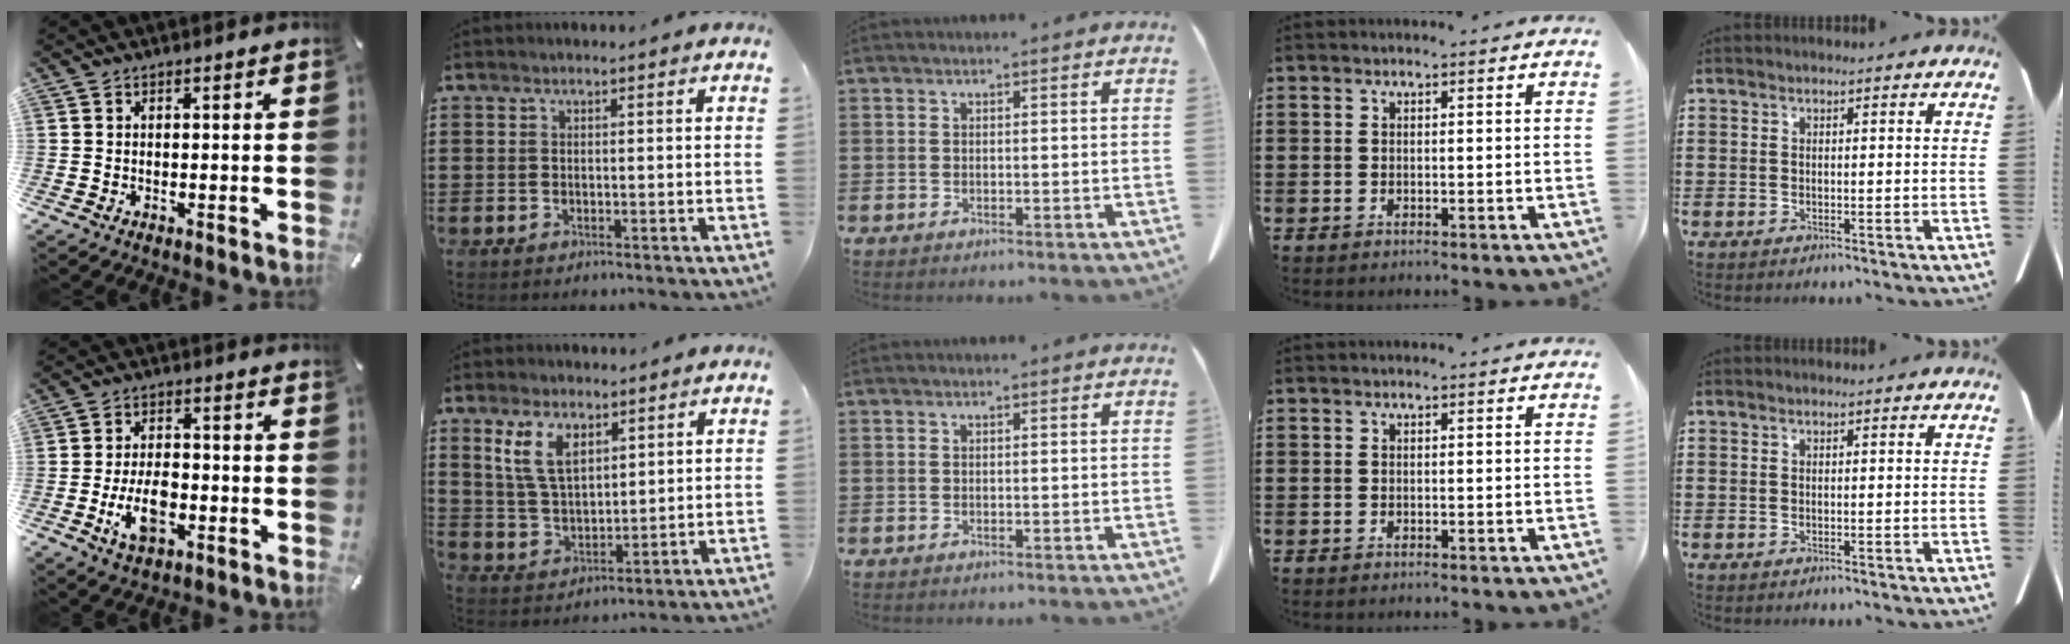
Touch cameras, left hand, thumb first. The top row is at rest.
{"thumb": {"total": 8.9, "force": [-2.8, 5.0, 6.8], "torque": [-0.141, 0.010, -0.049]}, "index": {"total": 7.7, "force": [4.4, 4.1, 4.7], "torque": [-0.101, 0.007, 0.081]}}